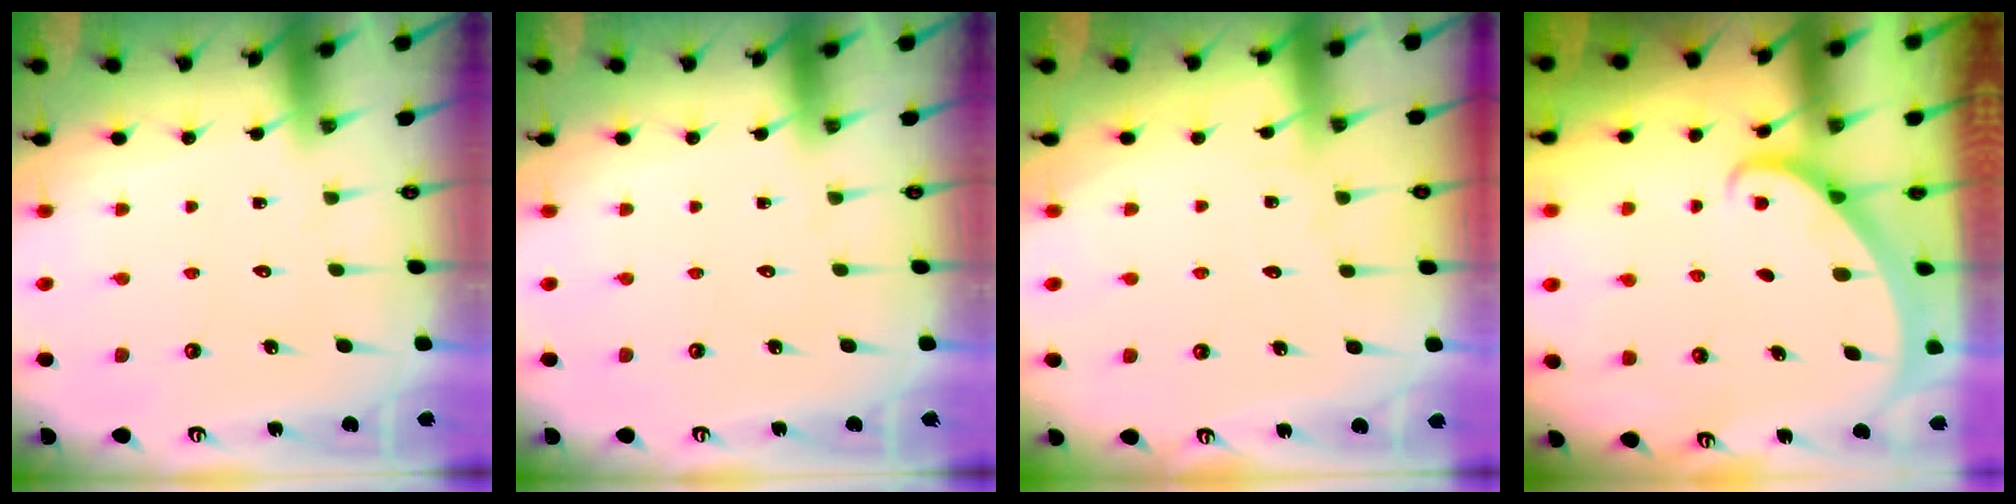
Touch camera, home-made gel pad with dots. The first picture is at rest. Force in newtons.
{"total": 0.0}
{"total": 2.4, "press": 2.4, "slide": 0.3}
{"total": 1.7, "press": 1.7, "slide": 0.1}